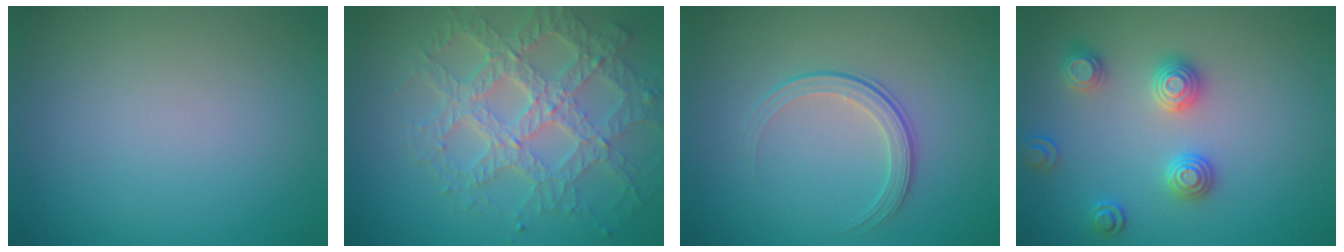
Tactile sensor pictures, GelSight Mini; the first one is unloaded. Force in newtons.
{"total": 7.4, "press": 5.5, "slide": 5.0}
{"total": 2.1, "press": 1.5, "slide": 1.5}
{"total": 3.0, "press": 2.9, "slide": 0.6}